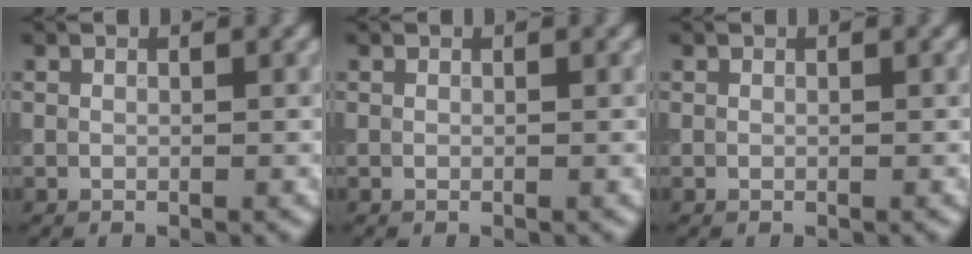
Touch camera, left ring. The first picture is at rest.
{"total": 0.0}
{"total": 0.0}